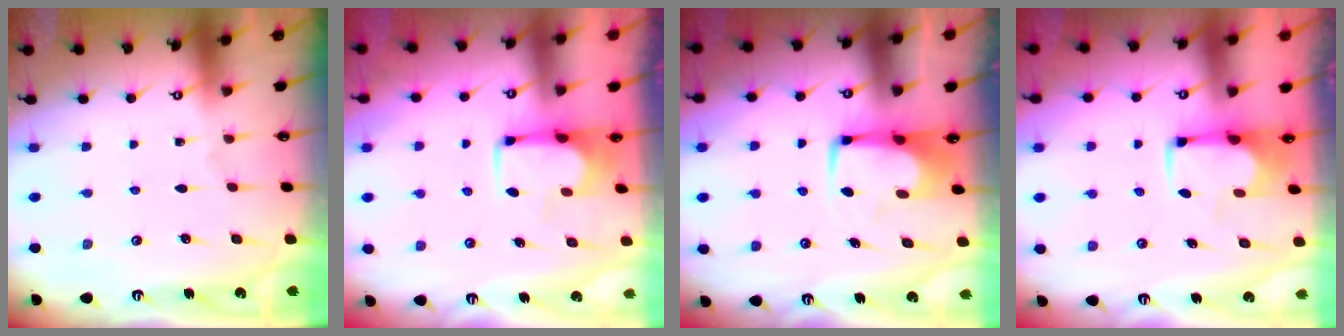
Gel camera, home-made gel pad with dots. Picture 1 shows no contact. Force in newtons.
{"total": 3.7, "press": 3.7, "slide": 0.3}
{"total": 6.0, "press": 5.9, "slide": 0.7}
{"total": 1.9, "press": 1.6, "slide": 1.0}